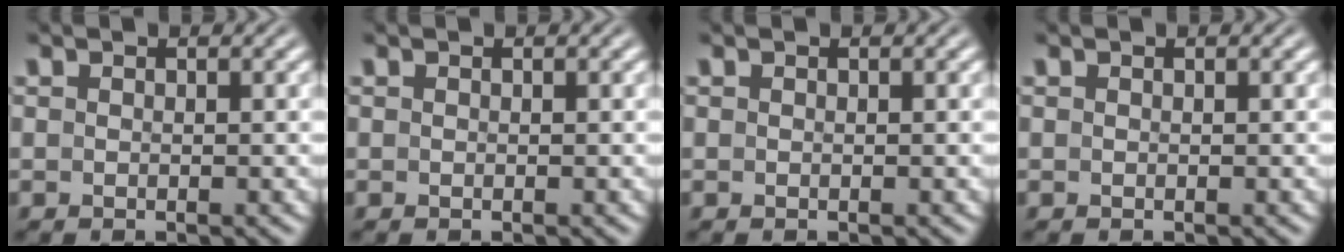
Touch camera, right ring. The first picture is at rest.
{"total": 0.0}
{"total": 0.0}
{"total": 0.0}